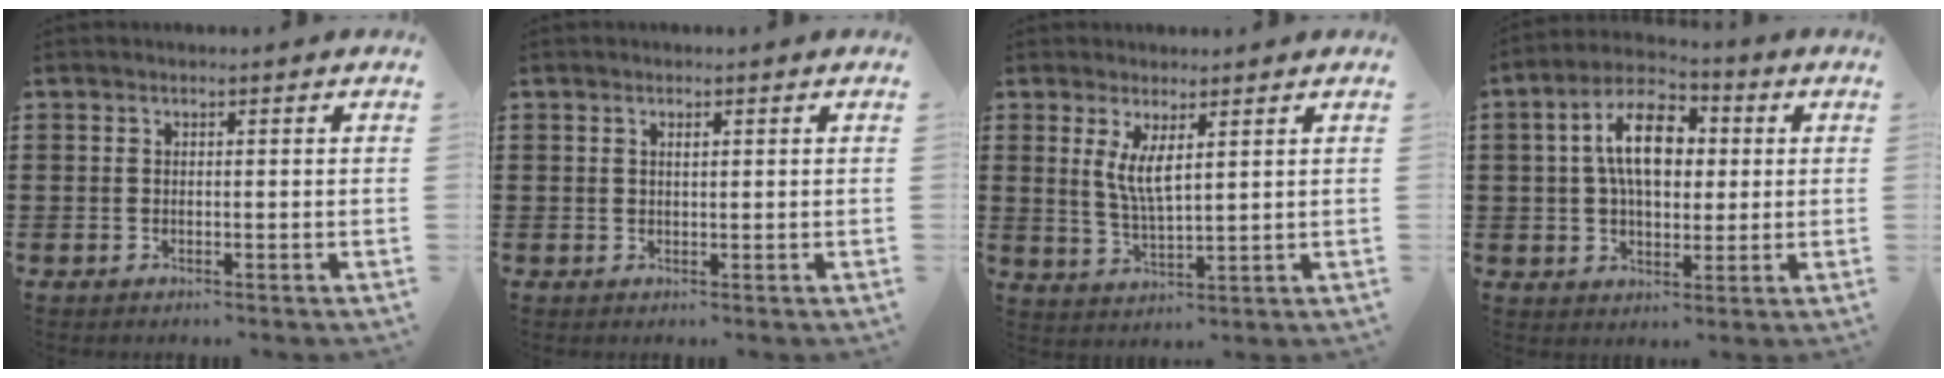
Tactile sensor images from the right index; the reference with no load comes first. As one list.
[{"total": 0.8, "force": [0.3, 0.3, 0.7], "torque": [-0.015, 0.004, 0.005]}, {"total": 4.8, "force": [1.8, 1.3, 4.2], "torque": [-0.088, 0.000, 0.032]}, {"total": 10.6, "force": [2.0, 6.1, 8.5], "torque": [-0.162, 0.014, 0.029]}]